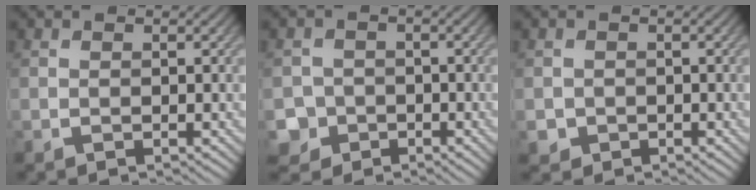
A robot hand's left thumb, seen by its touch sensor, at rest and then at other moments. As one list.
[{"total": 4.0, "force": [-2.0, 3.4, 0.4], "torque": [-0.005, 0.000, -0.045]}, {"total": 1.7, "force": [-0.7, 1.6, 0.2], "torque": [-0.002, -0.008, -0.016]}]